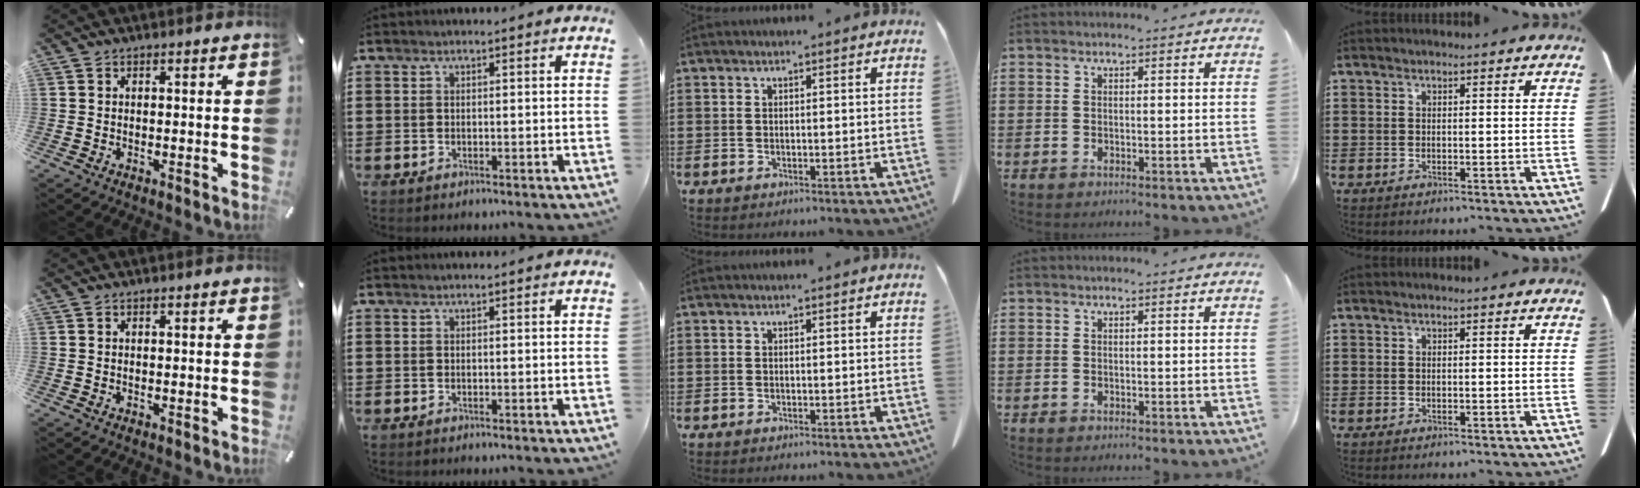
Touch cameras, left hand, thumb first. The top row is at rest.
{}